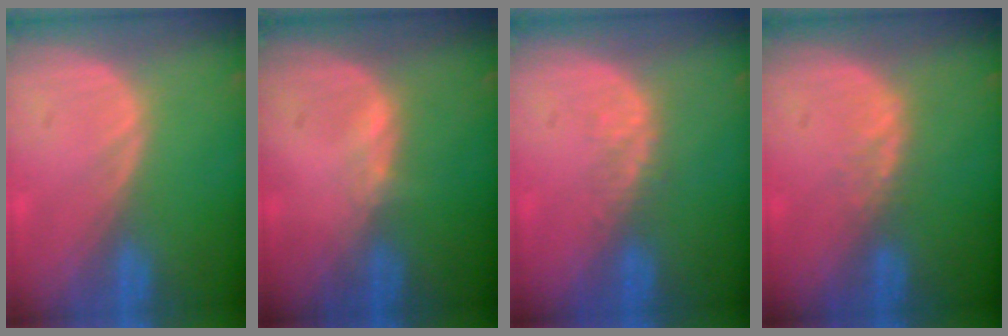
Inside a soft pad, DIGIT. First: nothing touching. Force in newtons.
{"total": 0.7, "press": 0.7, "slide": 0.2}
{"total": 2.2, "press": 1.6, "slide": 1.5}
{"total": 1.4, "press": 1.4, "slide": 0.3}